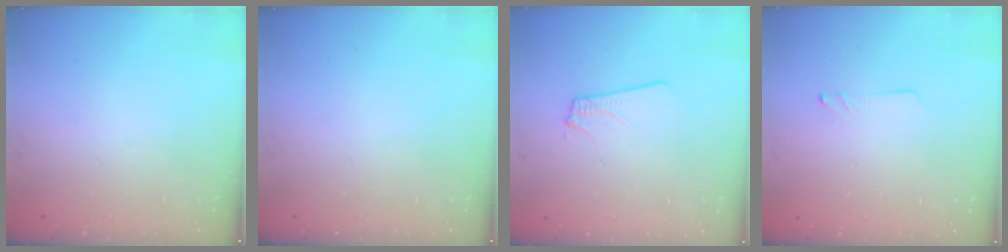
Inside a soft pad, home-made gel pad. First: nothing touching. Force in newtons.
{"total": 0.0}
{"total": 2.0, "press": 2.0, "slide": 0.1}
{"total": 1.6, "press": 1.6, "slide": 0.1}